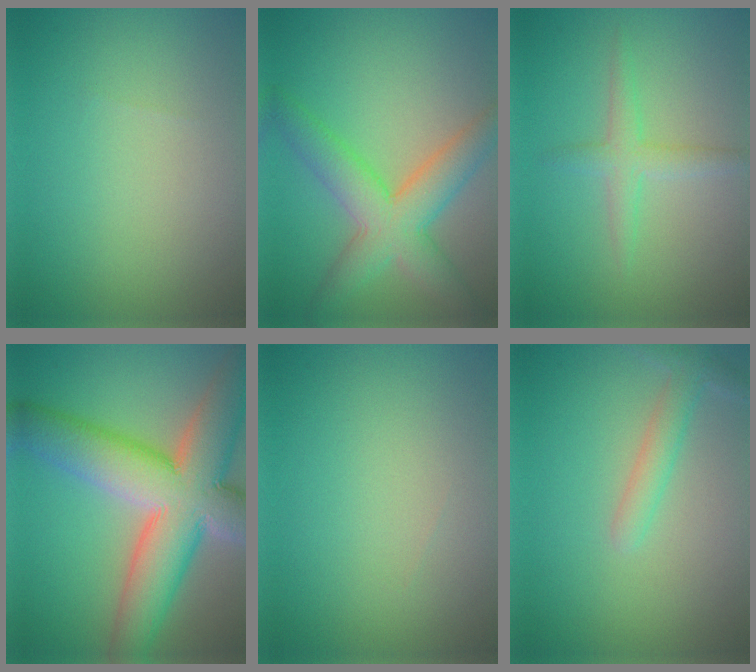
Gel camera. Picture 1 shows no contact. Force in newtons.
{"total": 6.3, "press": 6.3, "slide": 0.3}
{"total": 2.0, "press": 2.0, "slide": 0.1}
{"total": 13.2, "press": 13.1, "slide": 0.9}
{"total": 0.0}
{"total": 2.1, "press": 2.1, "slide": 0.1}